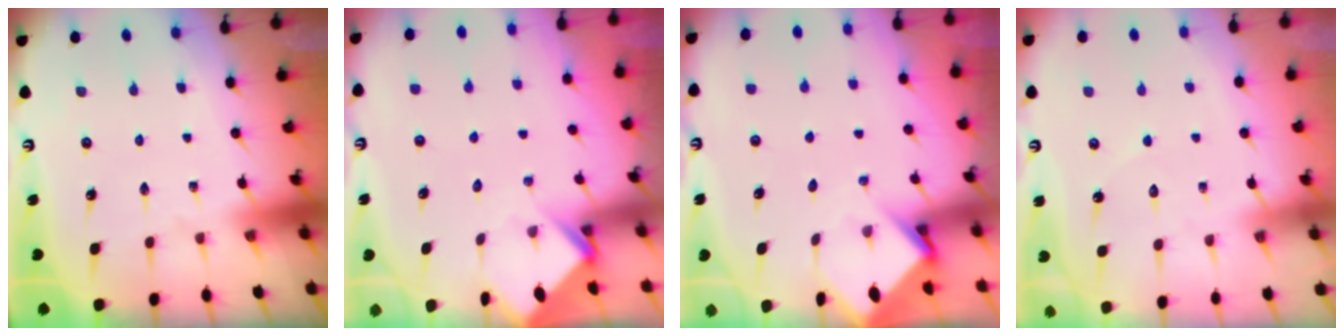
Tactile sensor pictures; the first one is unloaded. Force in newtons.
{"total": 3.8, "press": 3.8, "slide": 0.2}
{"total": 3.7, "press": 3.7, "slide": 0.2}
{"total": 3.3, "press": 3.3, "slide": 0.3}